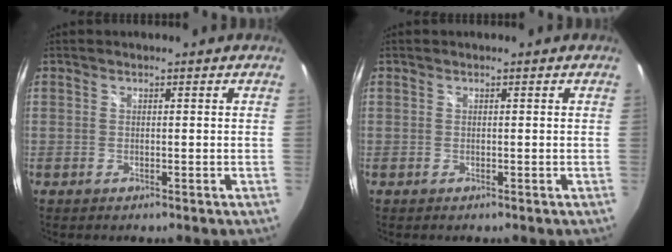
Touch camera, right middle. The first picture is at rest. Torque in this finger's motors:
{"motor_torque": [0.00, 0.00, 0.00, 0.00]}